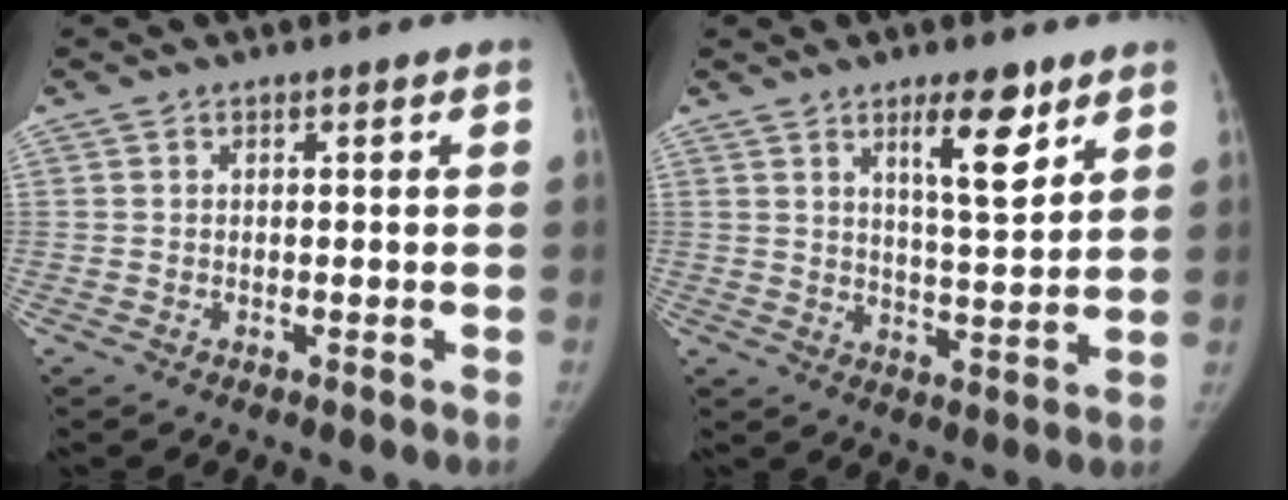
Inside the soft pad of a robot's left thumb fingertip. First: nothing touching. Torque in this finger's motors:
{"motor_torque": [0.25, 0.16, 0.78, -0.78, 0.29]}